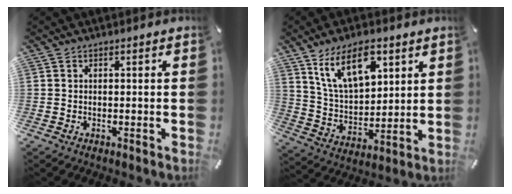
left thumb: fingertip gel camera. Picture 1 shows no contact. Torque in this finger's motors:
{"motor_torque": [1.92, 1.93, 1.15, -1.40, 0.15]}